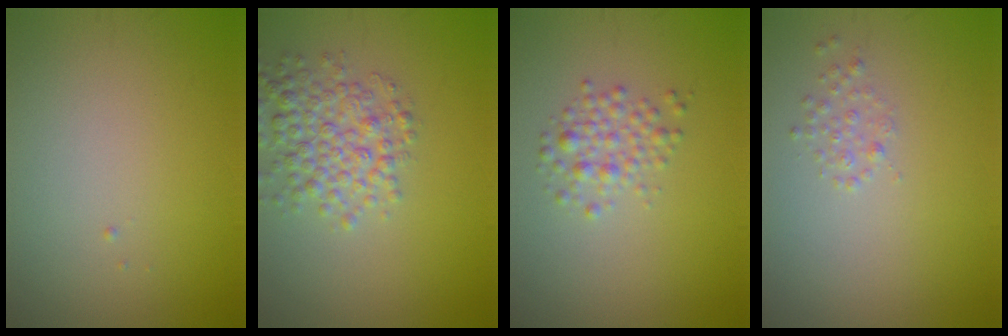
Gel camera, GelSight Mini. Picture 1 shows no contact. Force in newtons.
{"total": 4.1, "press": 4.1, "slide": 0.1}
{"total": 2.1, "press": 2.1, "slide": 0.1}
{"total": 1.0, "press": 1.0, "slide": 0.1}